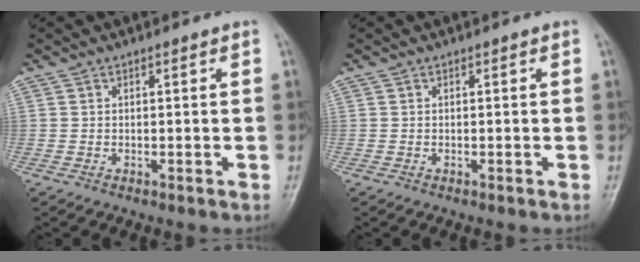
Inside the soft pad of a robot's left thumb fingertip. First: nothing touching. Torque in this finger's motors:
{"motor_torque": [0.02, 0.03, 0.00, -0.03, 0.00]}